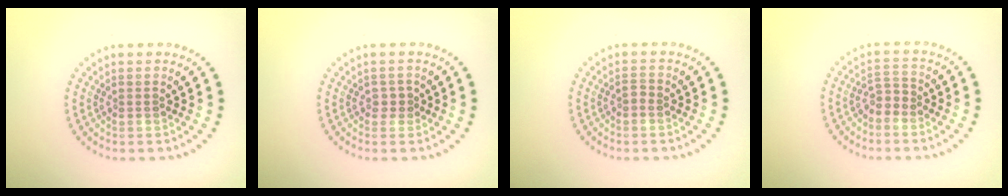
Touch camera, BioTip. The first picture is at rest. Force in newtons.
{"total": 1.0, "press": 0.9, "slide": 0.5}
{"total": 0.6, "press": 0.5, "slide": 0.3}
{"total": 1.7, "press": 1.3, "slide": 1.0}